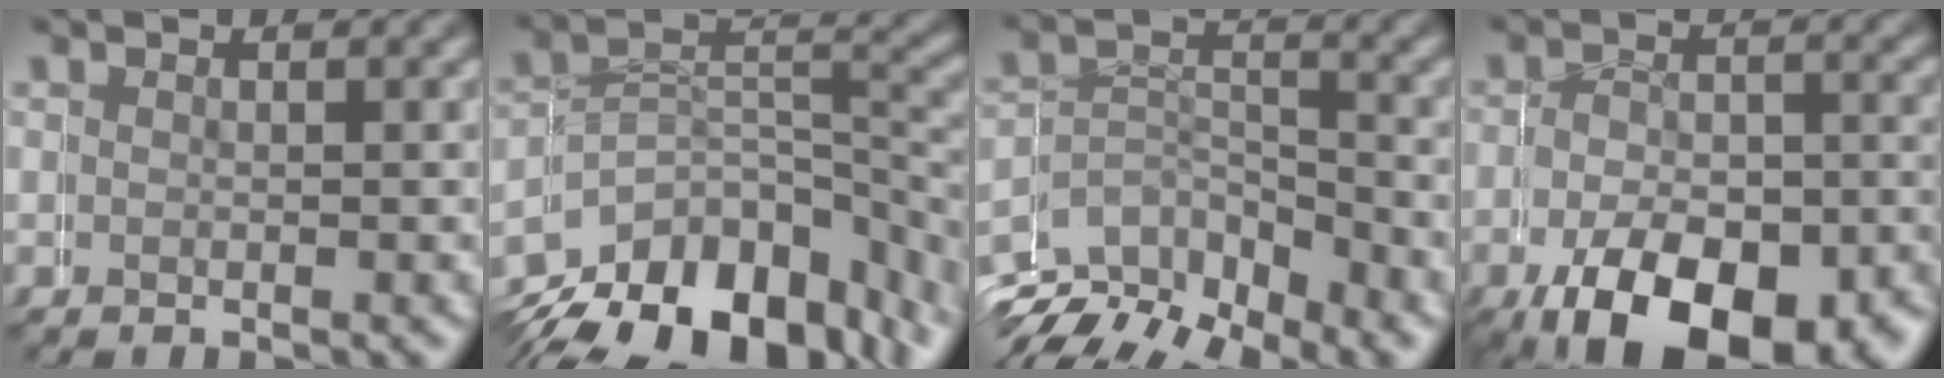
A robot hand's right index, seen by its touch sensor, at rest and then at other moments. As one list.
[{"total": 11.8, "force": [-7.9, 7.0, 5.4], "torque": [-0.071, -0.035, -0.106]}, {"total": 8.6, "force": [-5.6, 6.1, 2.3], "torque": [-0.039, -0.017, -0.093]}, {"total": 10.2, "force": [-6.8, 5.2, 5.7], "torque": [-0.101, -0.040, -0.083]}]